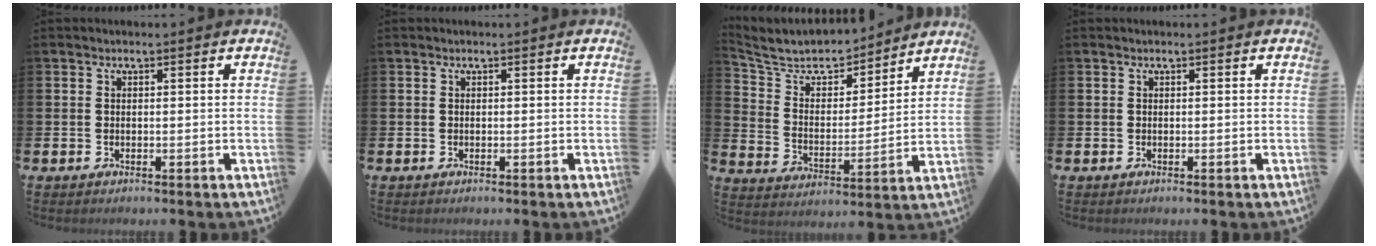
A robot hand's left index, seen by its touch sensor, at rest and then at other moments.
{"total": 0.0}
{"total": 7.2, "force": [6.7, 2.4, 1.2], "torque": [-0.067, -0.050, 0.116]}
{"total": 0.0}